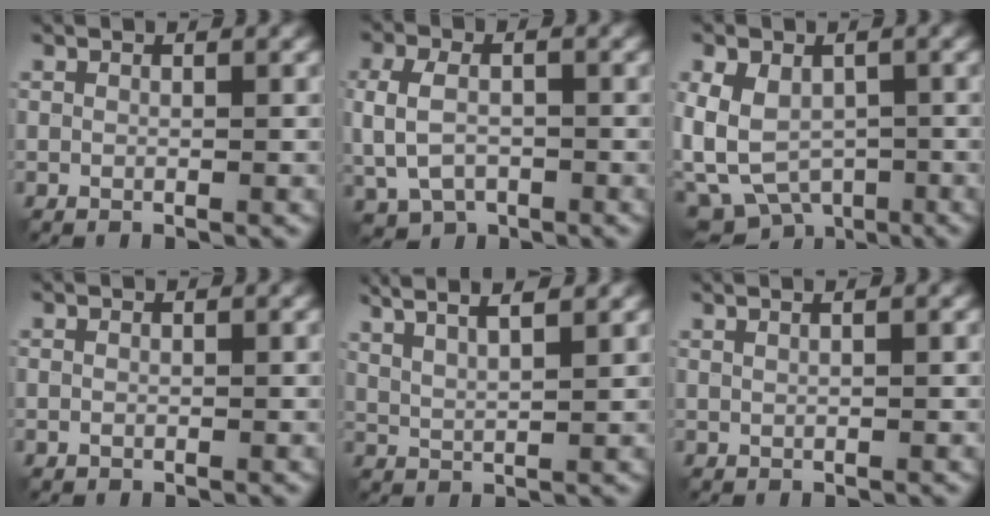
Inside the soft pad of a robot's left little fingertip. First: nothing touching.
{"total": 5.0, "force": [-0.9, 3.5, 3.4], "torque": [-0.077, -0.007, -0.003]}
{"total": 7.2, "force": [-1.6, 5.3, 4.5], "torque": [-0.092, -0.010, -0.038]}
{"total": 0.0}
{"total": 8.2, "force": [5.3, 2.7, 5.6], "torque": [-0.082, 0.031, 0.063]}
{"total": 2.1, "force": [1.2, 0.9, 1.4], "torque": [-0.012, 0.012, -0.004]}